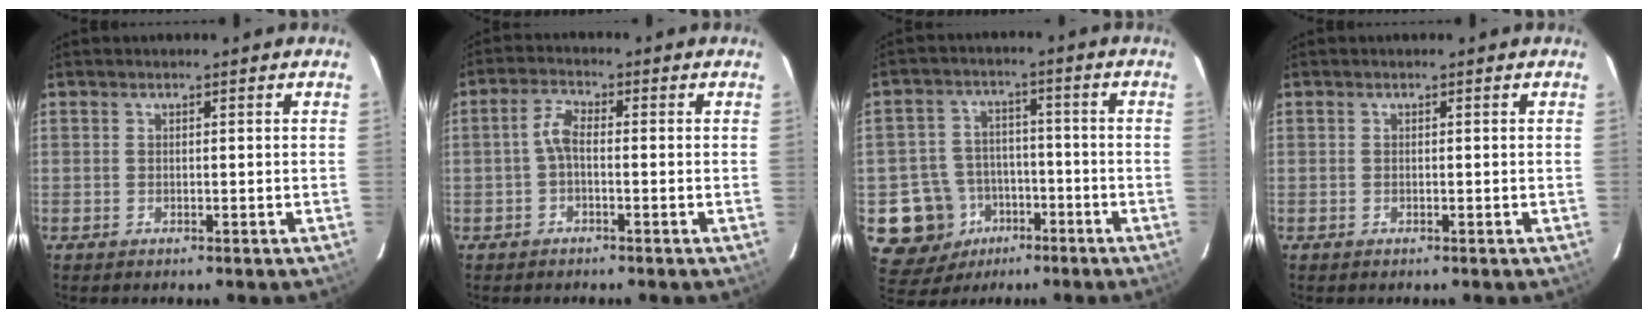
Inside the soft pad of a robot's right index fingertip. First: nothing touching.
{"total": 3.0, "force": [-0.8, 1.2, 2.6], "torque": [-0.059, 0.011, -0.020]}
{"total": 11.7, "force": [-4.8, 10.4, 2.1], "torque": [-0.078, 0.031, -0.060]}
{"total": 0.0}